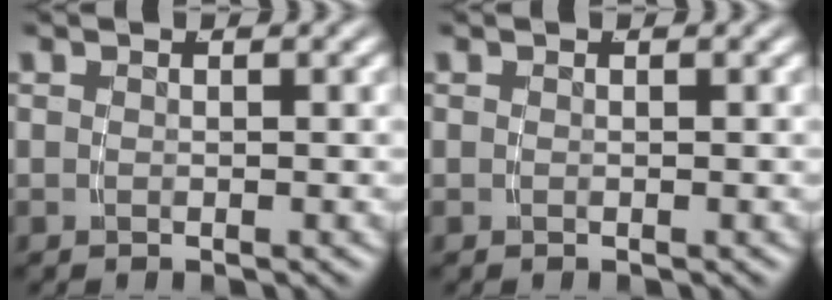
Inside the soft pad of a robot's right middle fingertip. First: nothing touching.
{"total": 0.0}